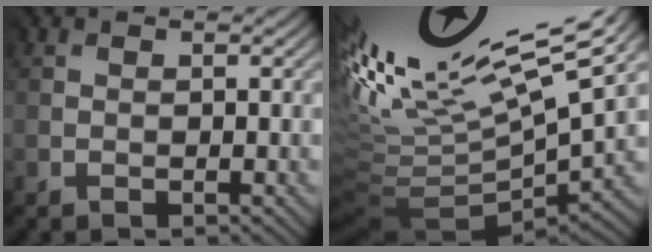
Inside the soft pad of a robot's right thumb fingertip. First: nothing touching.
{"total": 14.7, "force": [4.5, 3.8, 13.4], "torque": [-0.264, -0.001, 0.119]}